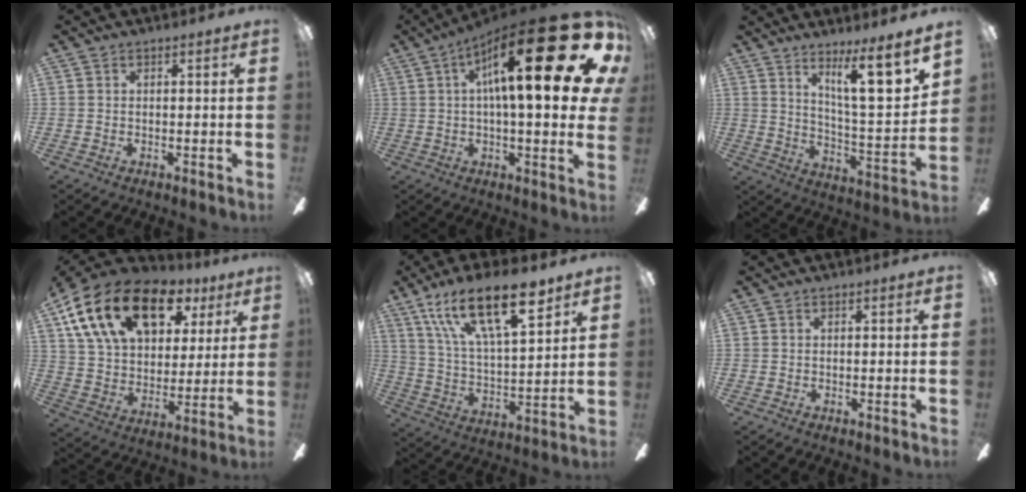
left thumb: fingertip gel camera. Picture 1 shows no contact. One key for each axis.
{"total": 30.9, "fx": 9.7, "fy": 9.1, "fz": 27.9, "tx": -0.411, "ty": -0.057, "tz": 0.153}
{"total": 14.5, "fx": 9.4, "fy": 2.2, "fz": 10.9, "tx": -0.166, "ty": -0.063, "tz": 0.144}
{"total": 21.9, "fx": 12.2, "fy": 12.5, "fz": 13.2, "tx": -0.243, "ty": -0.048, "tz": 0.219}
{"total": 22.6, "fx": 14.1, "fy": 8.4, "fz": 15.5, "tx": -0.267, "ty": -0.071, "tz": 0.238}
{"total": 0.0}